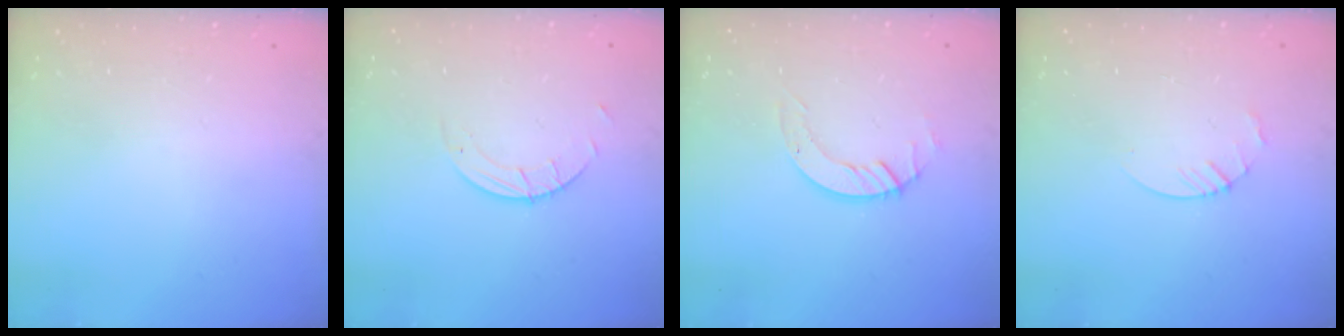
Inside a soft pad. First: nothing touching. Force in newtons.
{"total": 1.9, "press": 1.9, "slide": 0.1}
{"total": 4.5, "press": 4.5, "slide": 0.4}
{"total": 3.0, "press": 2.9, "slide": 0.3}